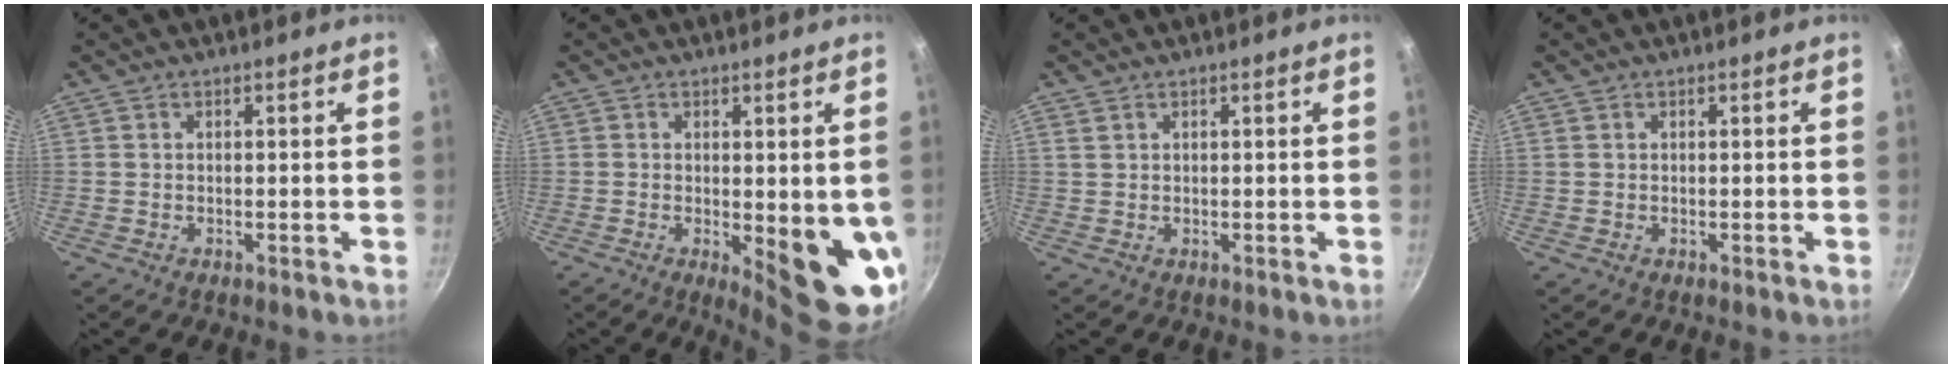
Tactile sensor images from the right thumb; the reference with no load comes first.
{"total": 10.6, "force": [-1.0, 3.6, 9.9], "torque": [-0.107, -0.021, -0.004]}
{"total": 1.1, "force": [0.7, 0.7, 0.4], "torque": [-0.007, 0.000, 0.013]}
{"total": 0.0}